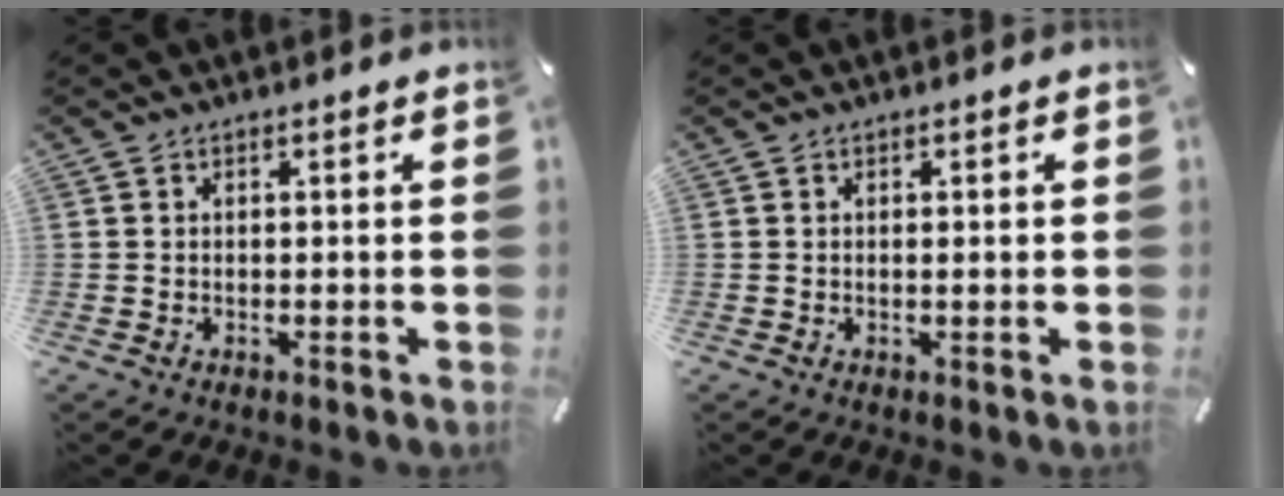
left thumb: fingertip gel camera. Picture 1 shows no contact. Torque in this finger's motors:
{"motor_torque": [-0.22, 0.11, 0.01, -0.06, 0.05]}